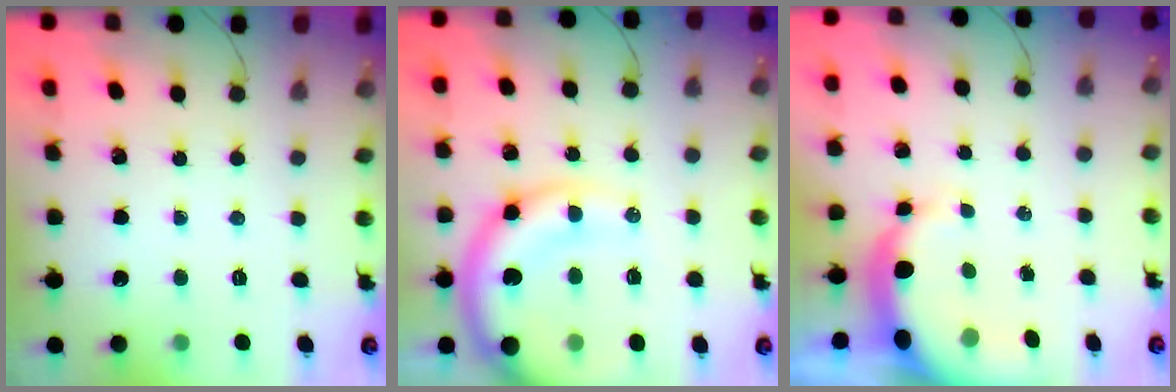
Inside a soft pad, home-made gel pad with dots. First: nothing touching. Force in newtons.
{"total": 14.2, "press": 13.8, "slide": 3.5}
{"total": 6.8, "press": 6.6, "slide": 1.6}